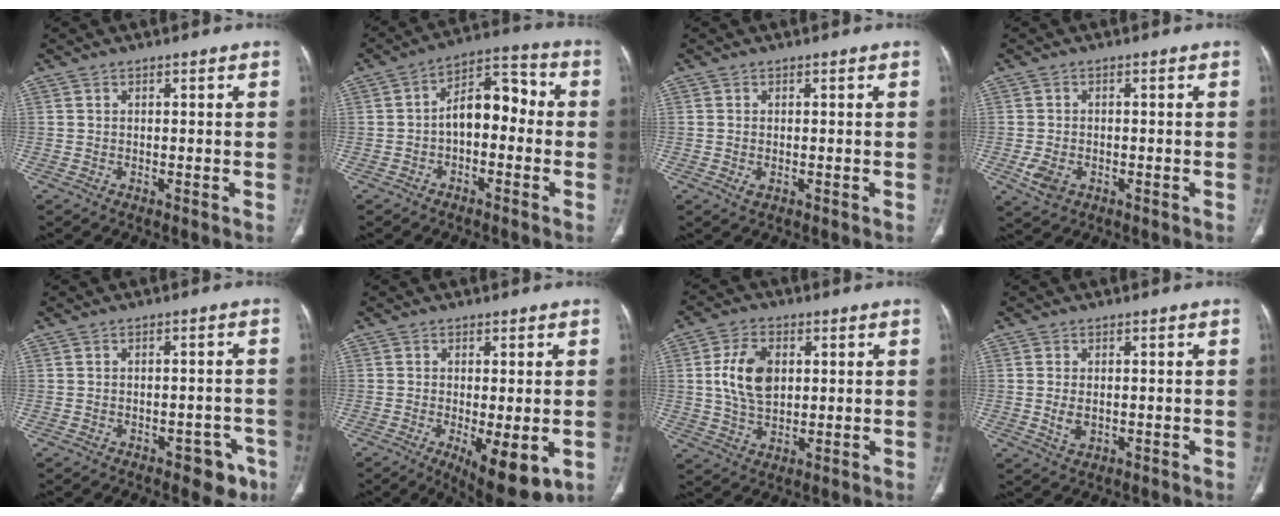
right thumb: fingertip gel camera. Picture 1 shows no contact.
{"total": 9.6, "force": [-1.0, 5.7, 7.6], "torque": [-0.092, 0.043, -0.031]}
{"total": 1.0, "force": [-0.3, 0.6, 0.8], "torque": [-0.021, 0.001, -0.002]}
{"total": 4.2, "force": [-1.4, 2.9, 2.7], "torque": [-0.055, 0.000, -0.020]}
{"total": 5.7, "force": [-3.3, 3.1, 3.5], "torque": [-0.020, 0.019, -0.038]}
{"total": 10.4, "force": [-3.3, 3.6, 9.2], "torque": [-0.132, -0.020, -0.041]}
{"total": 9.9, "force": [1.7, 6.3, 7.4], "torque": [-0.130, -0.004, 0.037]}
{"total": 3.3, "force": [-0.3, 2.2, 2.5], "torque": [-0.048, -0.006, 0.001]}